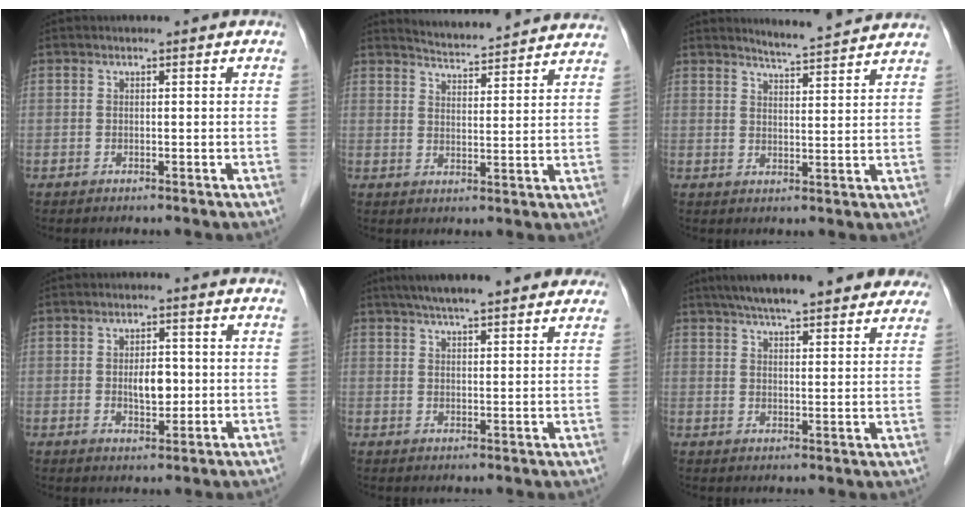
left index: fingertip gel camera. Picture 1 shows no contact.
{"total": 14.8, "force": [14.4, 0.6, 3.3], "torque": [-0.043, -0.017, 0.177]}
{"total": 7.8, "force": [7.5, -0.5, 2.0], "torque": [-0.043, 0.003, 0.101]}
{"total": 4.2, "force": [-0.3, 2.1, 3.6], "torque": [-0.052, -0.003, 0.001]}
{"total": 14.9, "force": [12.4, 2.4, 7.9], "torque": [-0.111, 0.034, 0.167]}
{"total": 20.1, "force": [17.0, 3.7, 10.2], "torque": [-0.144, 0.034, 0.219]}